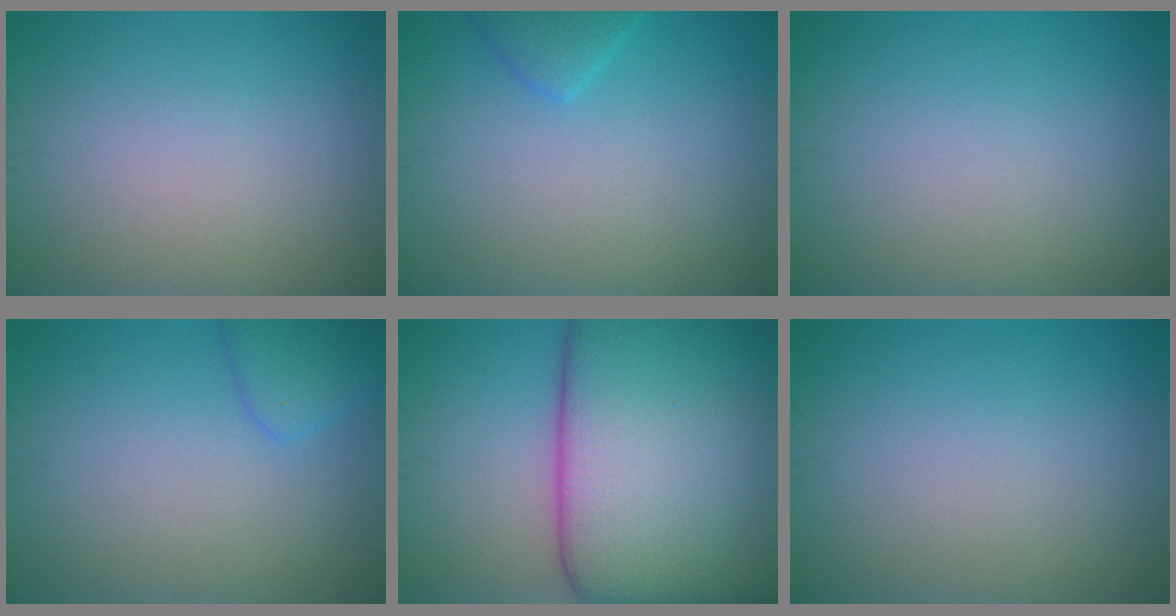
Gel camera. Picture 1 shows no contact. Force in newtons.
{"total": 1.8, "press": 1.8, "slide": 0.1}
{"total": 0.0}
{"total": 2.4, "press": 2.4, "slide": 0.2}
{"total": 20.4, "press": 20.4, "slide": 0.6}
{"total": 0.0}